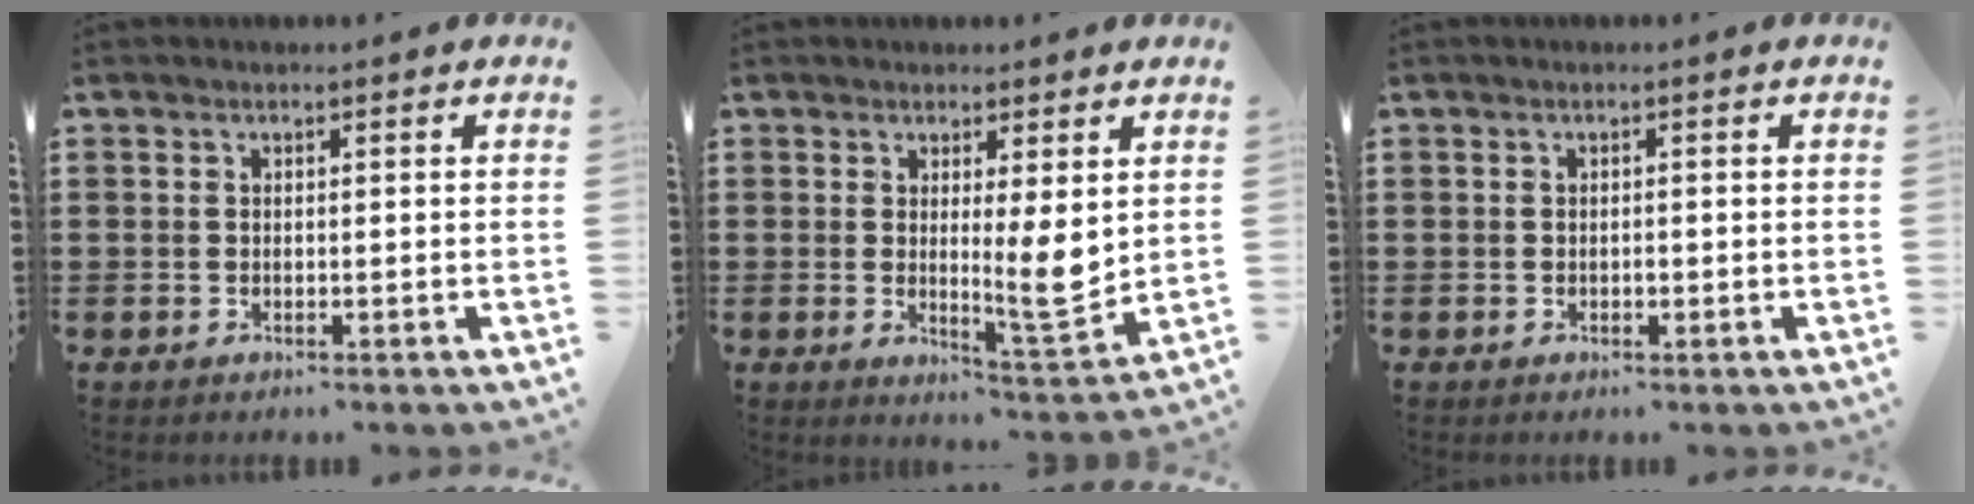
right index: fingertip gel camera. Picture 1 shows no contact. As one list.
[{"total": 6.2, "force": [1.6, 1.1, 6.0], "torque": [-0.081, -0.024, 0.021]}, {"total": 0.7, "force": [-0.3, 0.3, 0.5], "torque": [-0.011, -0.002, -0.005]}]